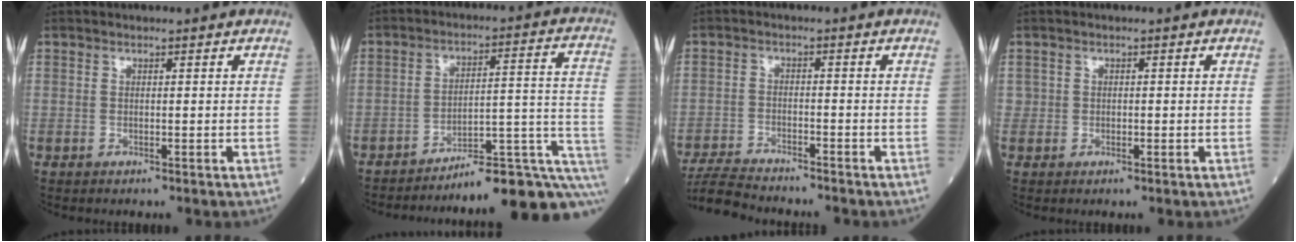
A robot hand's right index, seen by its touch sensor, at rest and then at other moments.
{"total": 15.4, "force": [-11.9, 1.1, 9.7], "torque": [-0.069, 0.050, -0.164]}
{"total": 9.0, "force": [-8.5, 0.6, 2.8], "torque": [-0.051, -0.015, -0.145]}
{"total": 1.0, "force": [0.0, 1.0, 0.3], "torque": [-0.003, 0.005, 0.000]}